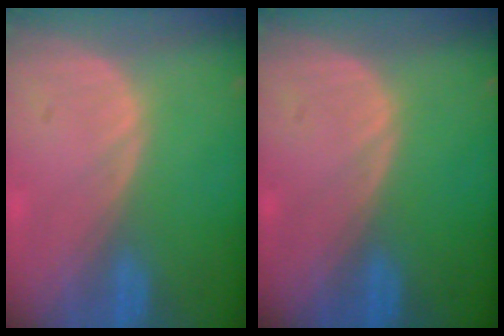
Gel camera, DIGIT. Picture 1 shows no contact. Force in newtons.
{"total": 0.0}